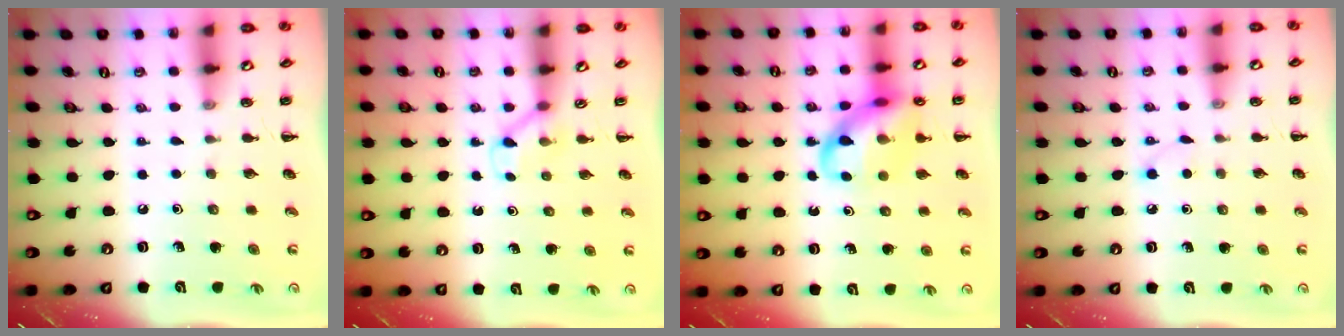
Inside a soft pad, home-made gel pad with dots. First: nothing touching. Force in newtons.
{"total": 3.0, "press": 2.8, "slide": 1.1}
{"total": 13.8, "press": 13.6, "slide": 2.7}
{"total": 2.2, "press": 2.0, "slide": 0.8}